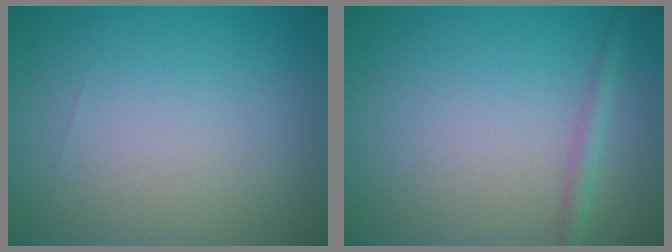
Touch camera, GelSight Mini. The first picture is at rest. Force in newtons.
{"total": 1.3, "press": 1.3, "slide": 0.1}